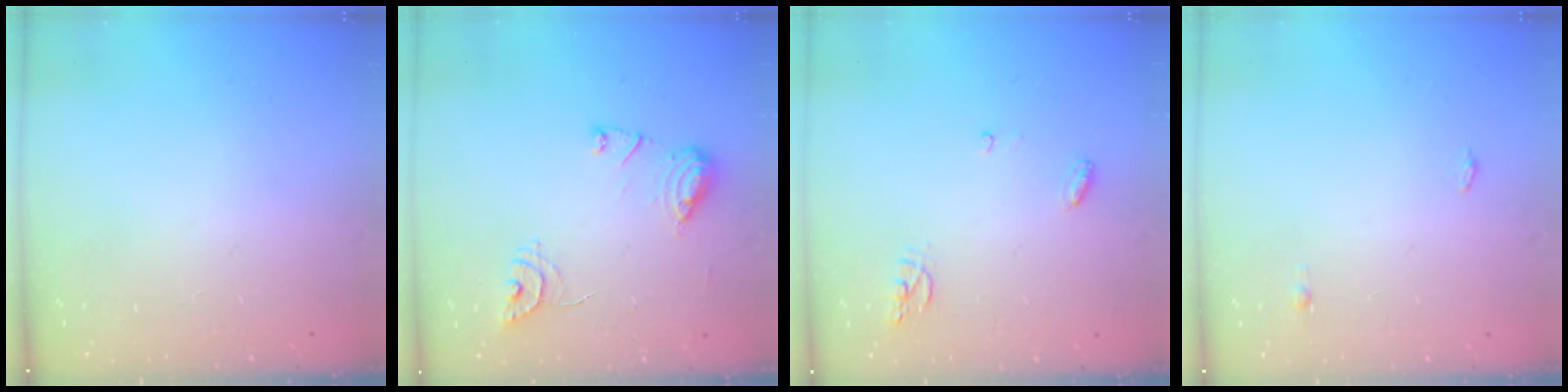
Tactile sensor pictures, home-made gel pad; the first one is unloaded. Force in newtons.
{"total": 10.8, "press": 10.8, "slide": 0.5}
{"total": 5.3, "press": 5.3, "slide": 0.3}
{"total": 7.6, "press": 3.3, "slide": 6.8}